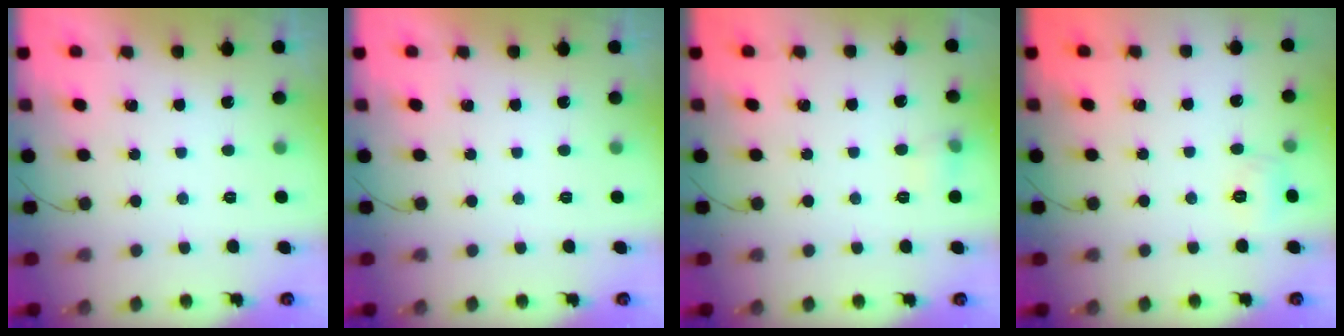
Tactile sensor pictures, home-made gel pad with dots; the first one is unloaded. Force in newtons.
{"total": 0.0}
{"total": 4.8, "press": 4.6, "slide": 1.4}
{"total": 5.8, "press": 5.6, "slide": 1.6}